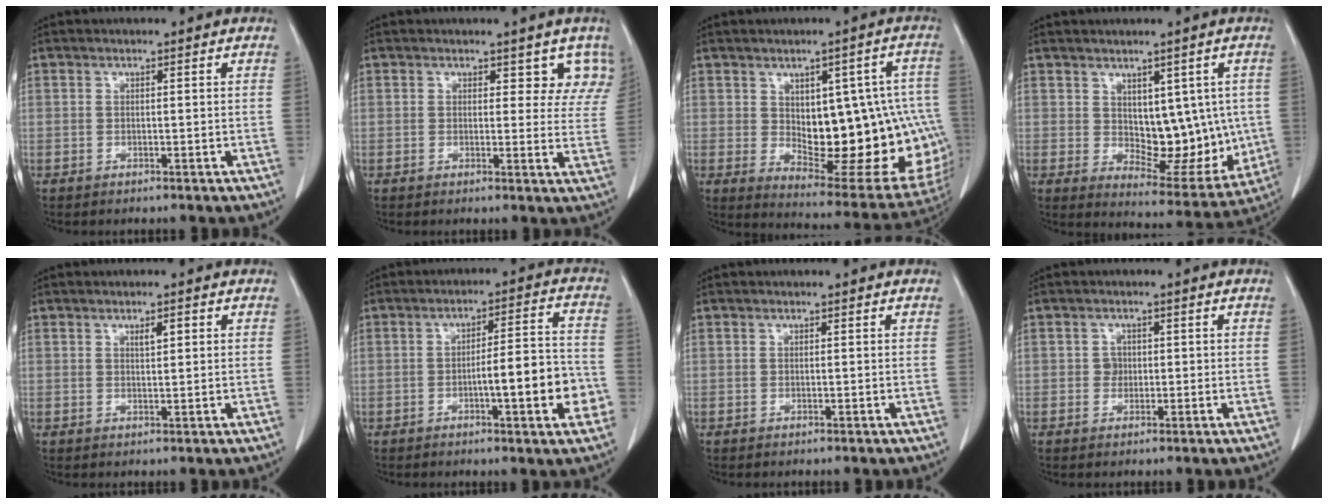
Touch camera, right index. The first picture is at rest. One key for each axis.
{"total": 5.6, "fx": 4.3, "fy": 3.1, "fz": 2.0, "tx": 0.007, "ty": -0.009, "tz": 0.031}
{"total": 22.0, "fx": -1.2, "fy": 8.9, "fz": 20.1, "tx": -0.180, "ty": 0.023, "tz": 0.020}
{"total": 11.4, "fx": 0.8, "fy": 6.5, "fz": 9.4, "tx": -0.105, "ty": -0.001, "tz": 0.036}
{"total": 1.7, "fx": 0.7, "fy": 0.5, "fz": 1.4, "tx": -0.024, "ty": -0.001, "tz": 0.012}
{"total": 10.3, "fx": -3.1, "fy": 1.7, "fz": 9.6, "tx": -0.131, "ty": 0.018, "tz": -0.040}
{"total": 0.0}
{"total": 1.6, "fx": 0.0, "fy": 1.5, "fz": 0.6, "tx": -0.007, "ty": 0.004, "tz": -0.001}